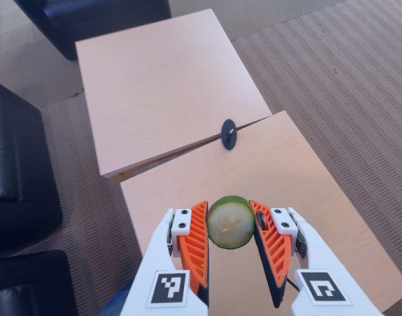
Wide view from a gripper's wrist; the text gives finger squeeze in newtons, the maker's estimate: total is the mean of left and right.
{"total": 12.4, "left": 12.9, "right": 11.8}